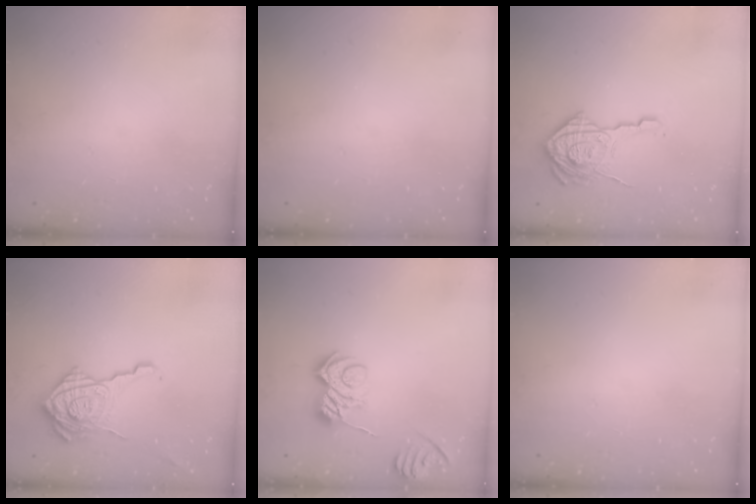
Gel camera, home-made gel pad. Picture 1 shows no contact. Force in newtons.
{"total": 0.0}
{"total": 18.4, "press": 18.3, "slide": 1.1}
{"total": 20.0, "press": 19.9, "slide": 0.8}
{"total": 8.0, "press": 8.0, "slide": 0.7}
{"total": 0.0}